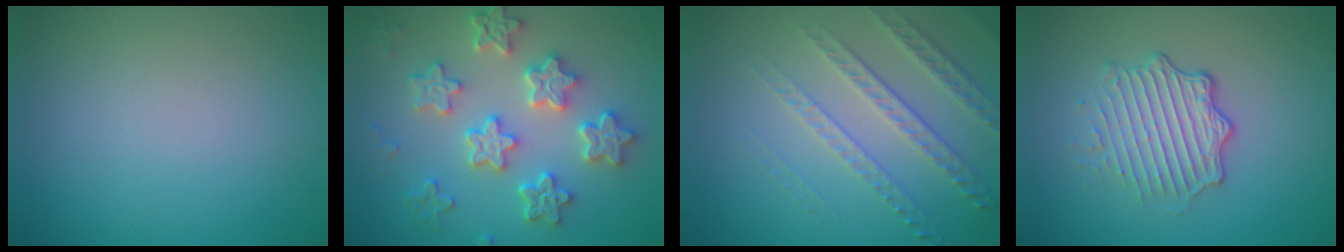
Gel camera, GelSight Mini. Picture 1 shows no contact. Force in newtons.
{"total": 5.4, "press": 5.0, "slide": 2.2}
{"total": 3.7, "press": 3.1, "slide": 1.9}
{"total": 4.6, "press": 3.3, "slide": 3.3}